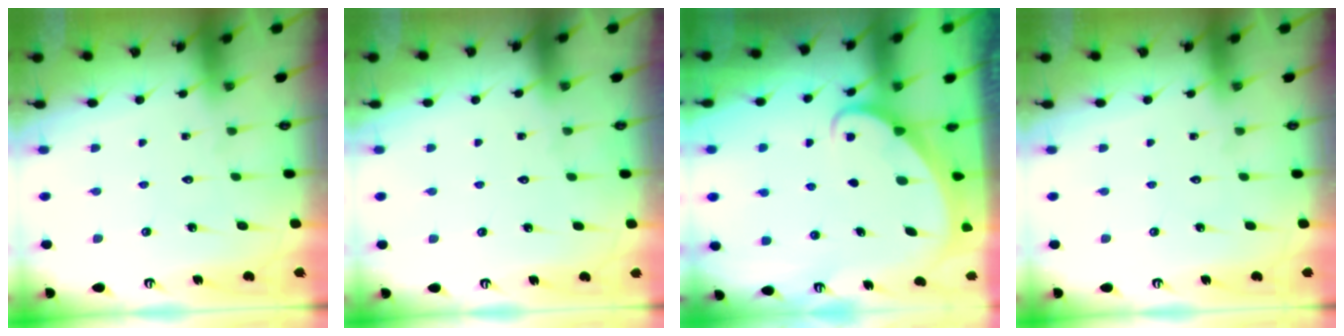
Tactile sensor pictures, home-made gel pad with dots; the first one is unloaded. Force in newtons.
{"total": 0.0}
{"total": 1.8, "press": 1.8, "slide": 0.0}
{"total": 0.0}